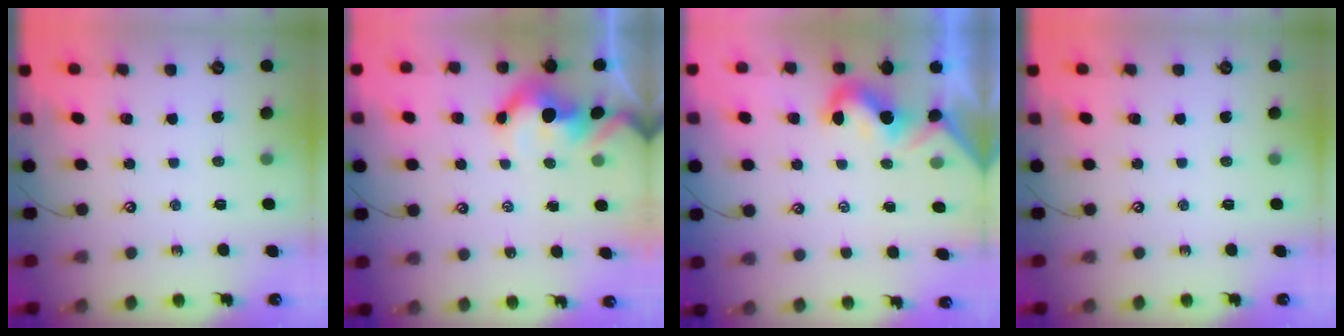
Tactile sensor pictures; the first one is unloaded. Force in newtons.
{"total": 5.4, "press": 5.4, "slide": 0.8}
{"total": 2.0, "press": 1.9, "slide": 0.6}
{"total": 0.0}